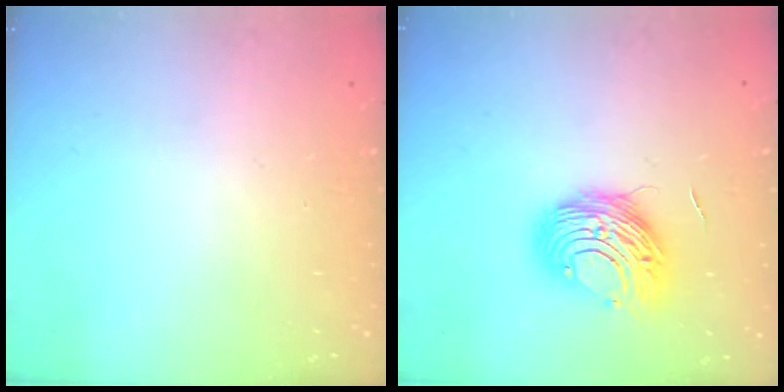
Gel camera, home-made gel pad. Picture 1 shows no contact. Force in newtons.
{"total": 10.6, "press": 10.5, "slide": 1.0}